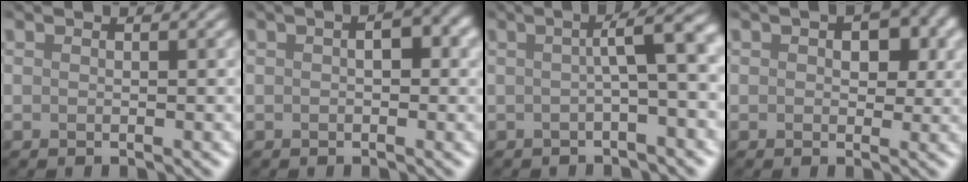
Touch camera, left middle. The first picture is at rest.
{"total": 2.1, "force": [0.0, 1.2, 1.8], "torque": [-0.019, 0.006, -0.001]}
{"total": 4.2, "force": [-0.1, 0.6, 4.2], "torque": [-0.051, 0.019, -0.011]}
{"total": 3.5, "force": [0.9, 2.5, 2.2], "torque": [-0.008, 0.012, 0.005]}